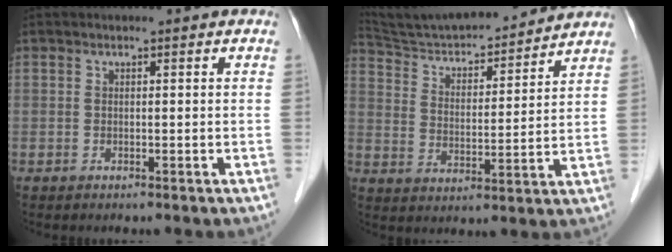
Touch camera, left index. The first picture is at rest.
{"total": 17.5, "force": [16.4, 2.0, 5.9], "torque": [-0.099, 0.009, 0.262]}